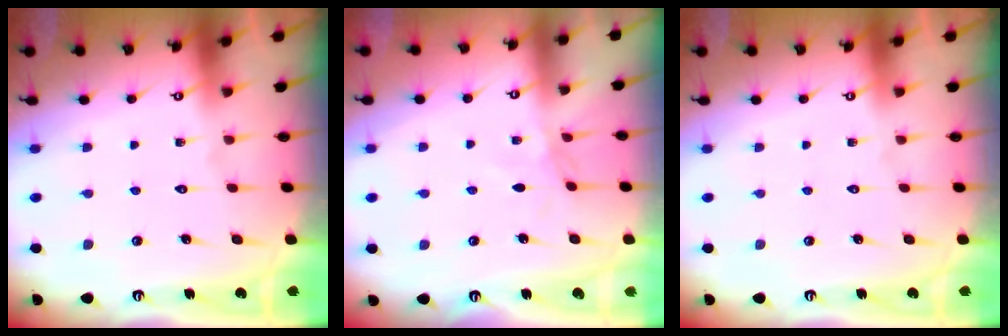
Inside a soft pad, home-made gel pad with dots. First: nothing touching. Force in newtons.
{"total": 2.2, "press": 2.2, "slide": 0.3}
{"total": 0.0}